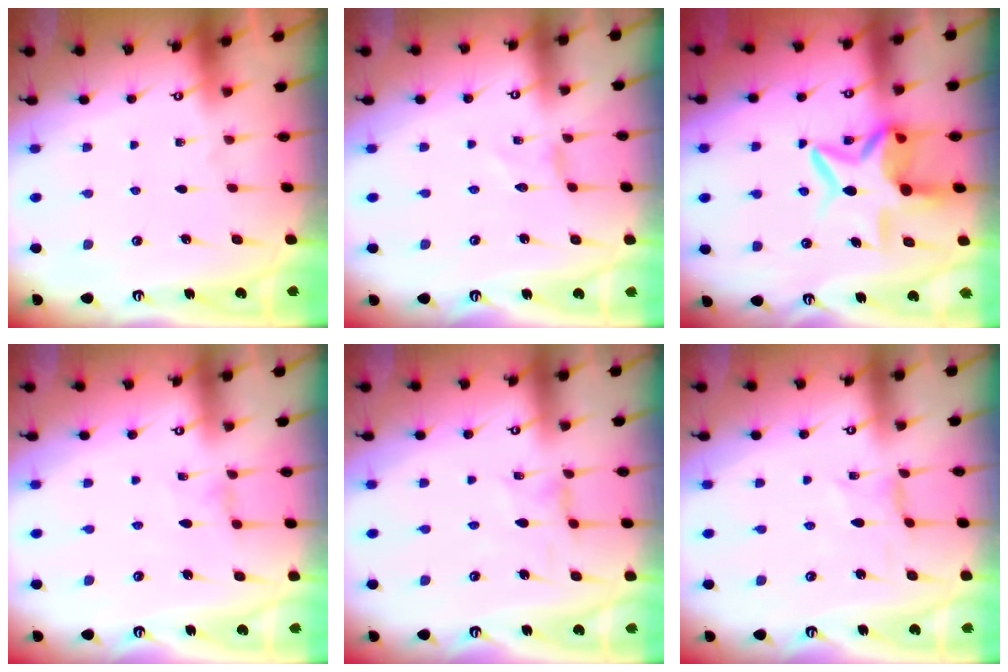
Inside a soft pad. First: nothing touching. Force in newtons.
{"total": 0.0}
{"total": 11.1, "press": 11.1, "slide": 1.1}
{"total": 0.0}
{"total": 0.6, "press": 0.5, "slide": 0.3}
{"total": 0.0}